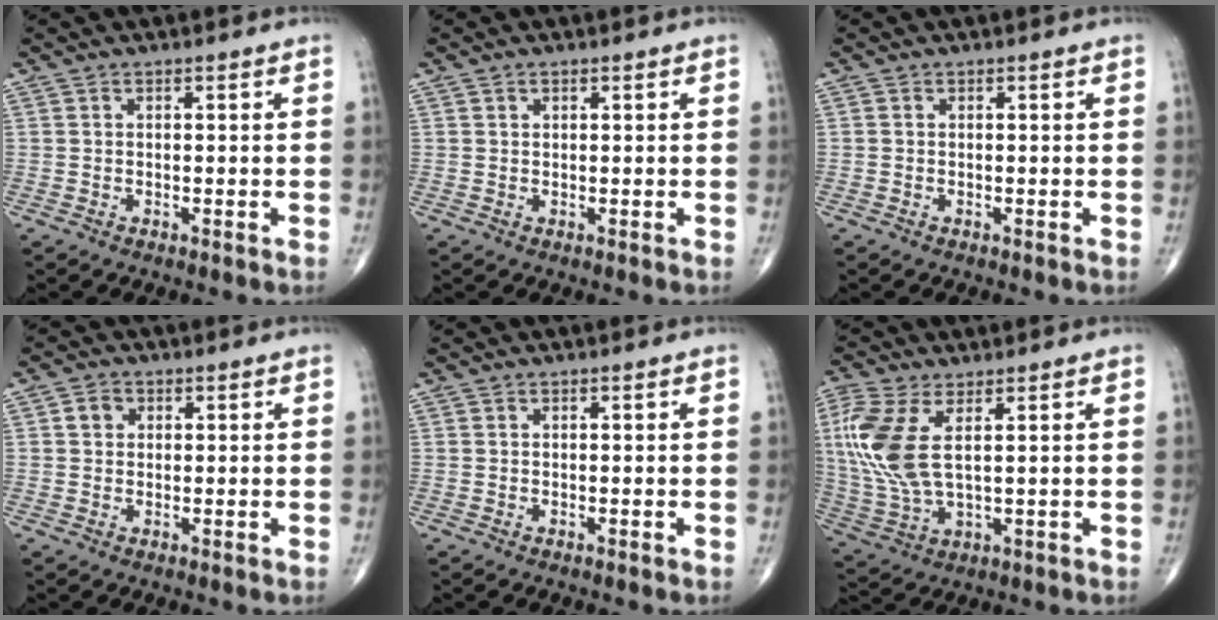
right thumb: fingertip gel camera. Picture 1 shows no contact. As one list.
[{"total": 0.7, "force": [0.4, 0.5, 0.3], "torque": [-0.002, -0.002, 0.006]}, {"total": 0.0}, {"total": 2.5, "force": [0.6, 2.2, 1.1], "torque": [-0.009, 0.002, 0.007]}, {"total": 0.0}, {"total": 13.0, "force": [3.2, 5.7, 11.3], "torque": [-0.283, -0.007, 0.072]}]